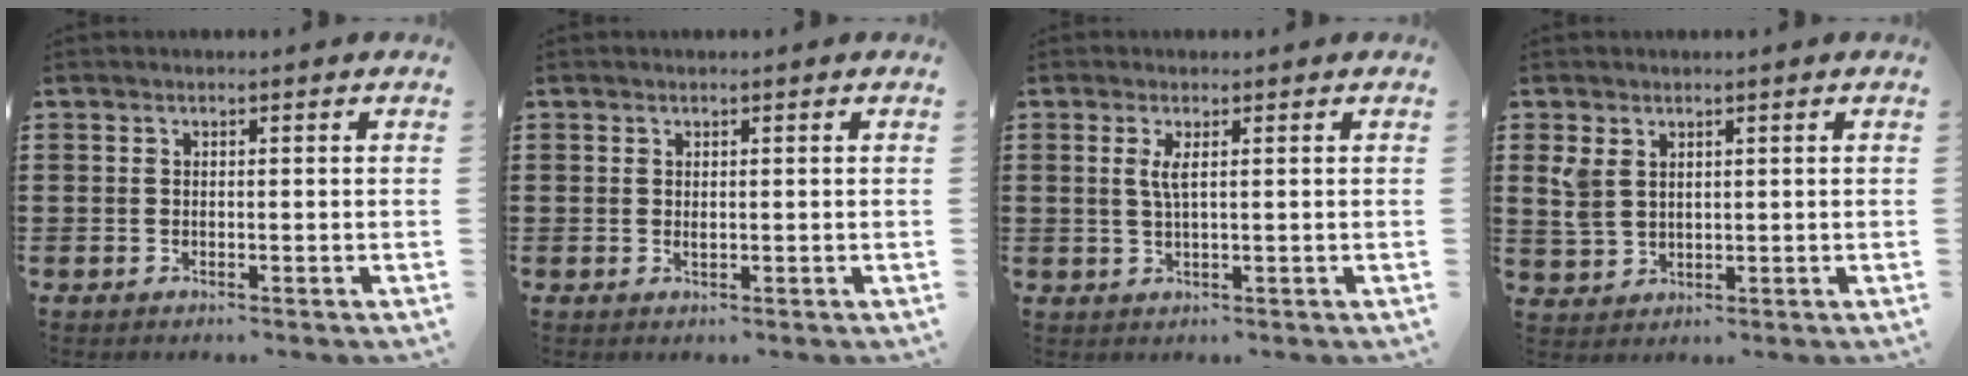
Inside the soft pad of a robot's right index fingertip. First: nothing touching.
{"total": 0.6, "force": [0.2, 0.3, 0.5], "torque": [-0.010, 0.001, 0.003]}
{"total": 2.3, "force": [0.6, 0.2, 2.2], "torque": [-0.047, 0.000, 0.009]}
{"total": 3.6, "force": [1.7, 2.3, 2.1], "torque": [-0.050, 0.009, 0.032]}